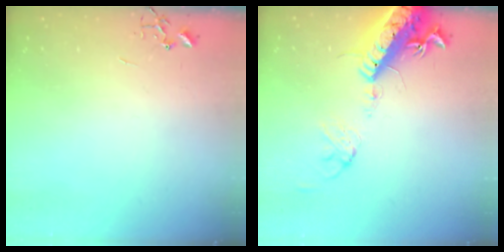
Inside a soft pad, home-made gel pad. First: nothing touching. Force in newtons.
{"total": 18.0, "press": 17.6, "slide": 4.1}